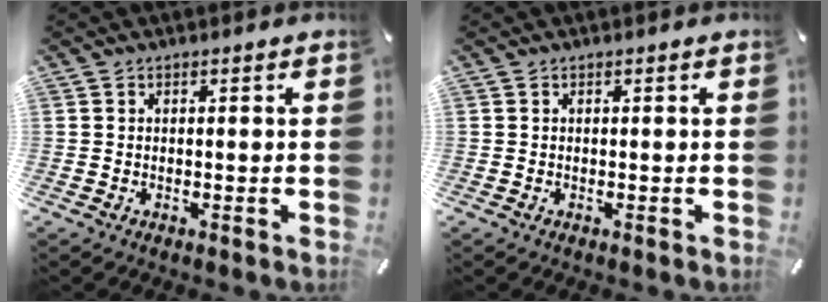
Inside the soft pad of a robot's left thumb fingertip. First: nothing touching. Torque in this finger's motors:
{"motor_torque": [-0.02, -0.02, -0.03, 0.03, 0.00]}